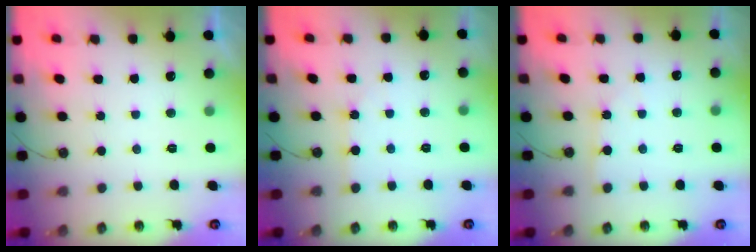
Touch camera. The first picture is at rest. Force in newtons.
{"total": 2.6, "press": 2.6, "slide": 0.3}
{"total": 2.4, "press": 2.3, "slide": 0.4}